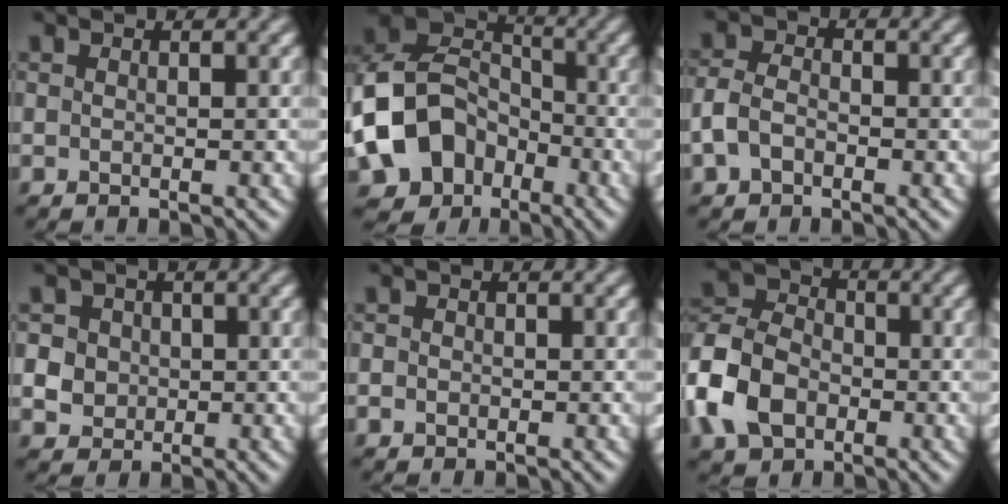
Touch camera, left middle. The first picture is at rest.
{"total": 11.5, "force": [-3.7, 9.0, 6.1], "torque": [-0.128, -0.007, -0.086]}
{"total": 3.0, "force": [-1.1, 2.1, 1.9], "torque": [-0.045, 0.005, -0.031]}
{"total": 6.2, "force": [1.0, 5.7, 2.2], "torque": [-0.049, 0.032, 0.004]}
{"total": 1.1, "force": [-0.3, 1.0, 0.4], "torque": [-0.002, -0.003, -0.007]}
{"total": 8.0, "force": [-2.8, 5.9, 4.5], "torque": [-0.095, 0.006, -0.075]}